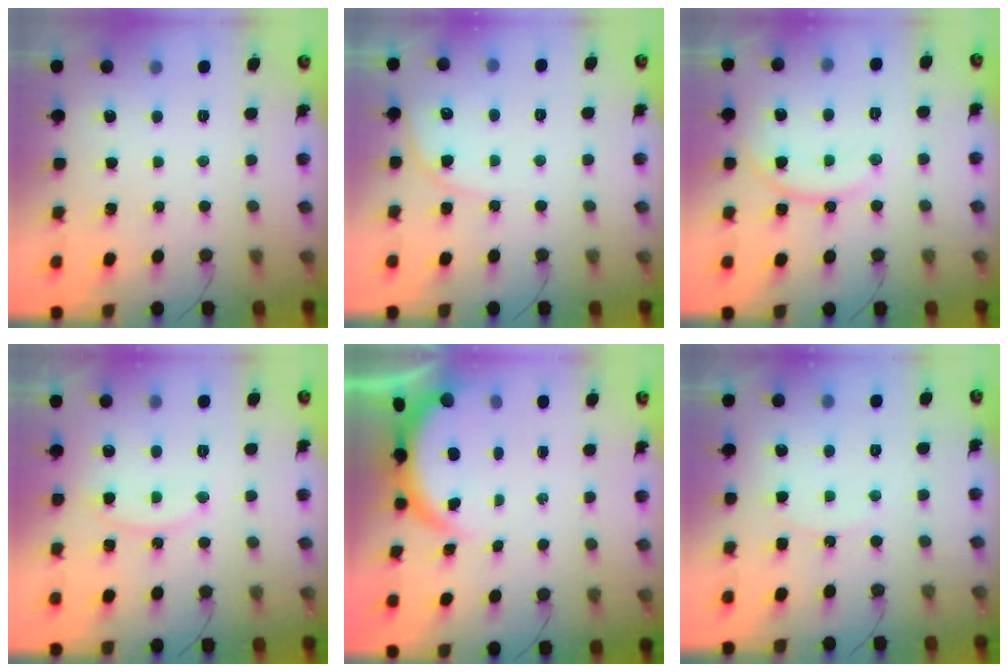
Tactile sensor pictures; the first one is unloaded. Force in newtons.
{"total": 6.7, "press": 6.7, "slide": 0.3}
{"total": 11.8, "press": 11.8, "slide": 0.2}
{"total": 9.4, "press": 9.4, "slide": 0.7}
{"total": 3.9, "press": 3.9, "slide": 0.2}
{"total": 7.8, "press": 7.8, "slide": 0.5}